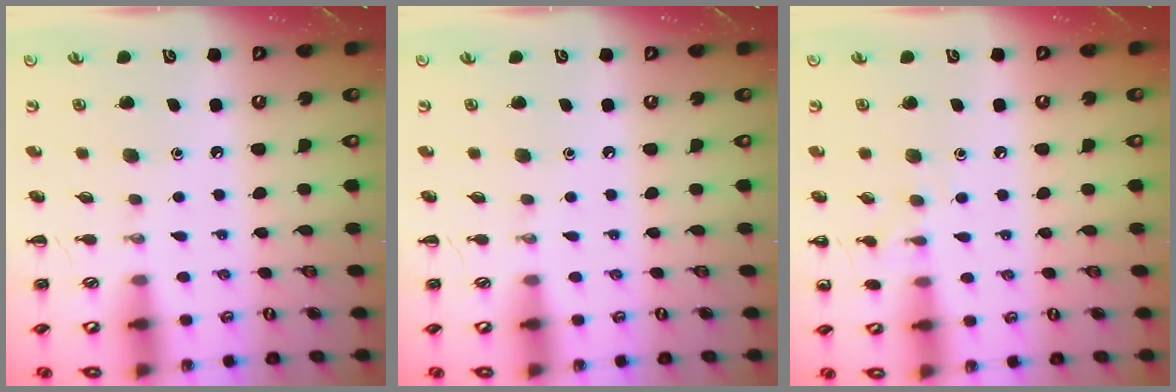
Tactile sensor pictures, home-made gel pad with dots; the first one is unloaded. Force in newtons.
{"total": 0.0}
{"total": 6.5, "press": 6.2, "slide": 1.9}